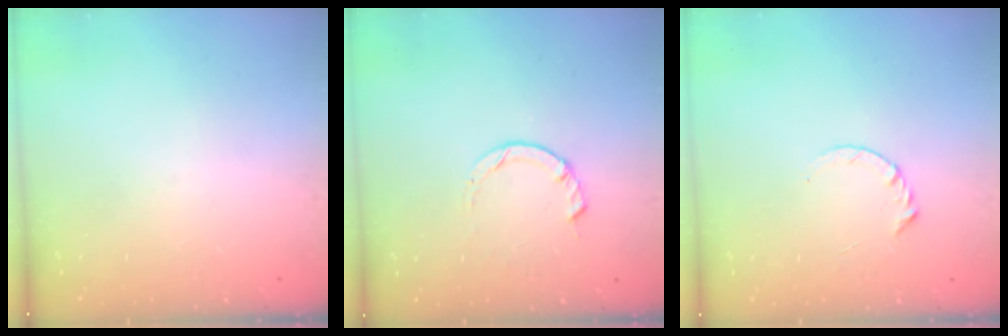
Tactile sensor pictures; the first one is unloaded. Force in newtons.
{"total": 4.0, "press": 3.9, "slide": 0.7}
{"total": 3.7, "press": 3.6, "slide": 0.4}